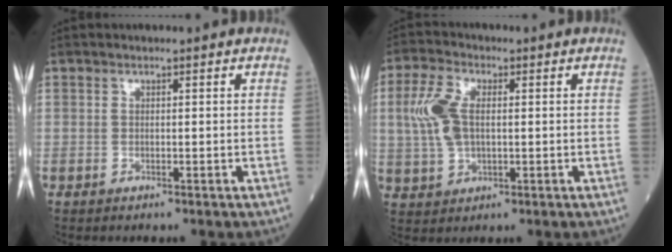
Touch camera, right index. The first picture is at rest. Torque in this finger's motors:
{"motor_torque": [0.19, 0.10, 0.15, 0.10]}